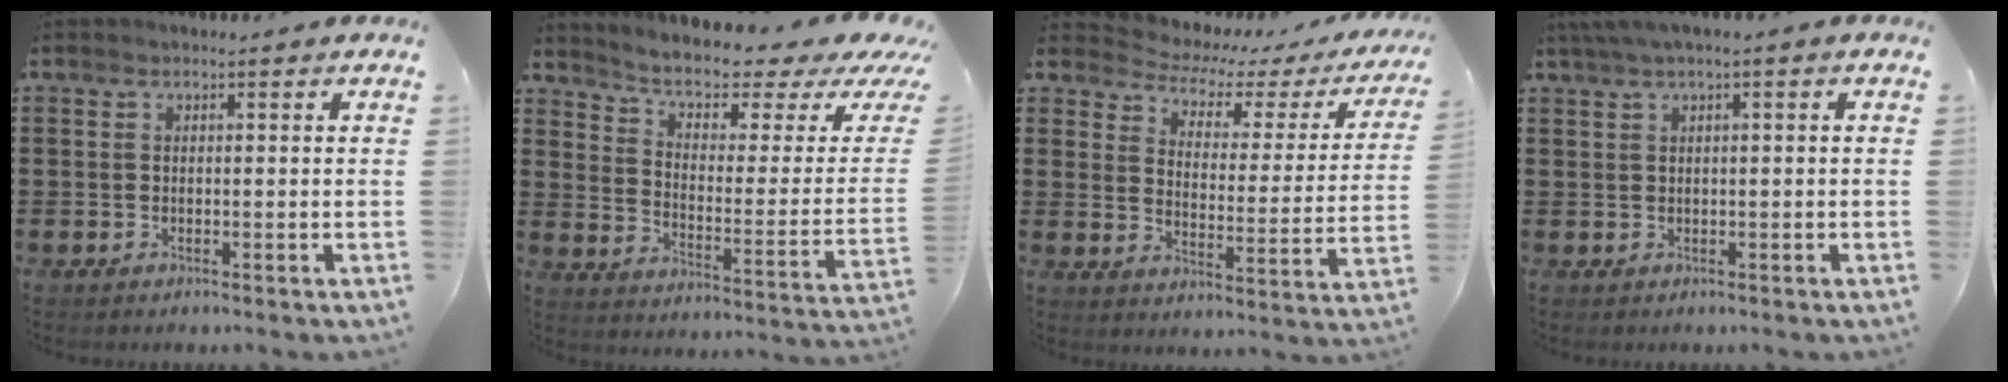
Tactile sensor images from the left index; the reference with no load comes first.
{"total": 4.3, "force": [2.5, 1.5, 3.1], "torque": [-0.067, -0.025, 0.033]}
{"total": 3.0, "force": [2.4, 1.4, 1.1], "torque": [-0.045, -0.021, 0.029]}
{"total": 1.7, "force": [0.1, 0.0, 1.7], "torque": [-0.035, -0.006, 0.000]}